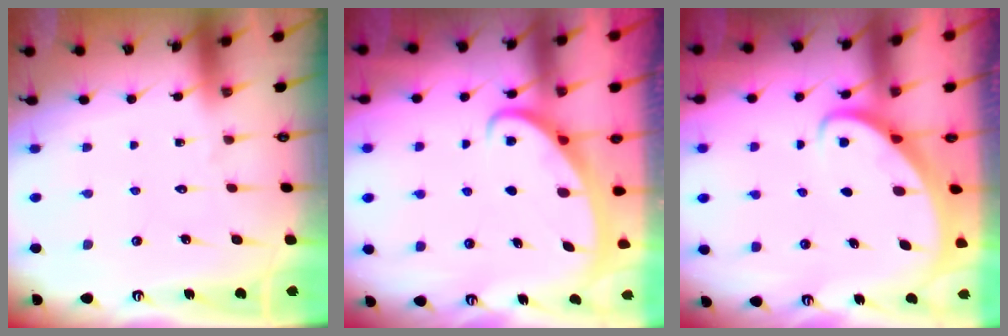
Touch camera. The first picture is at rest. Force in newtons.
{"total": 2.6, "press": 2.5, "slide": 0.3}
{"total": 2.7, "press": 2.7, "slide": 0.3}